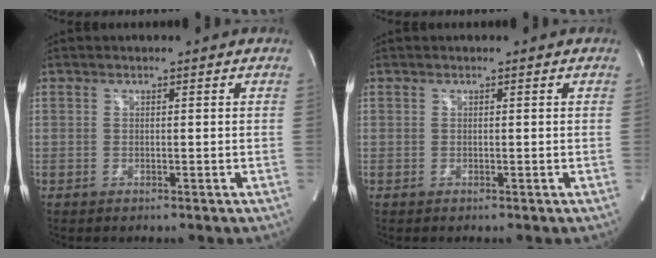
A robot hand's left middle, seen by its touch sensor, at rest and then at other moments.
{"total": 0.0}